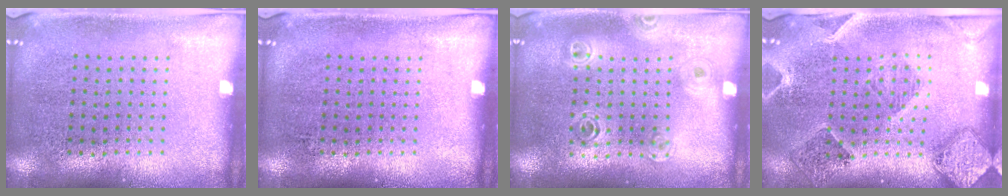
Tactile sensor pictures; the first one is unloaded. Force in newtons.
{"total": 0.0}
{"total": 1.2, "press": 1.2, "slide": 0.3}
{"total": 1.6, "press": 1.5, "slide": 0.4}